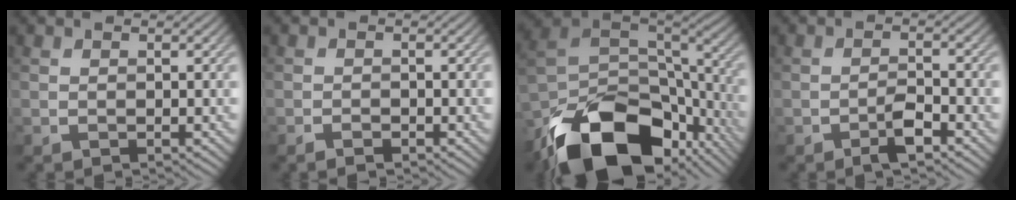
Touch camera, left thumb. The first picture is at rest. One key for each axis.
{"total": 1.3, "fx": -1.0, "fy": 0.5, "fz": 0.6, "tx": -0.010, "ty": -0.001, "tz": -0.018}
{"total": 18.6, "fx": -10.8, "fy": 10.2, "fz": 11.1, "tx": -0.241, "ty": -0.047, "tz": -0.165}
{"total": 3.1, "fx": -2.0, "fy": 0.8, "fz": 2.2, "tx": -0.041, "ty": 0.004, "tz": -0.041}